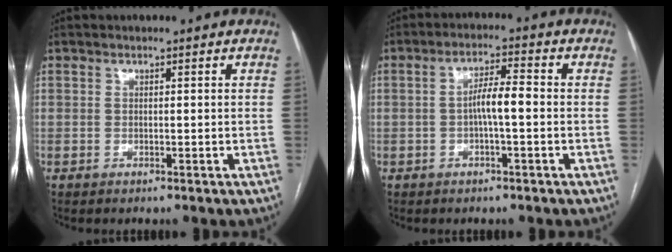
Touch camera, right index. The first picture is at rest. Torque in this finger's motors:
{"motor_torque": [0.80, 0.04, 0.34, 0.07]}